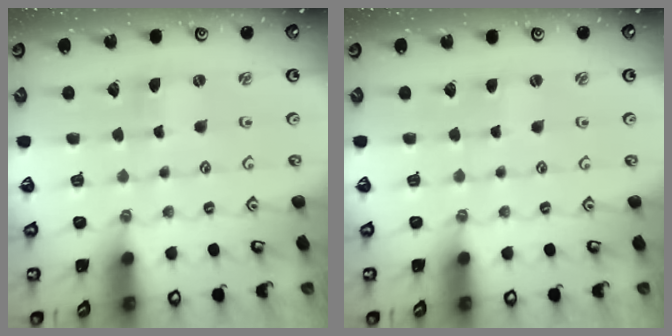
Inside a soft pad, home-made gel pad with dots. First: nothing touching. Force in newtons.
{"total": 1.5, "press": 1.4, "slide": 0.2}